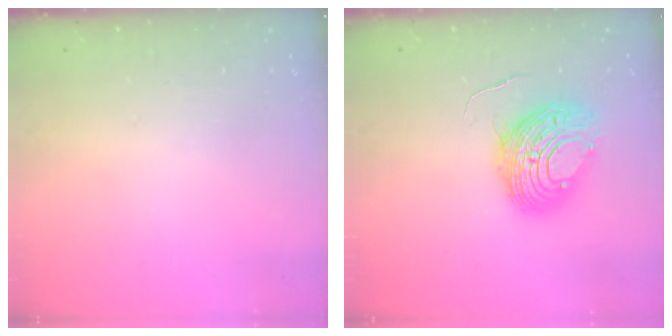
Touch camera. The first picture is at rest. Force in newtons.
{"total": 11.8, "press": 11.7, "slide": 1.2}